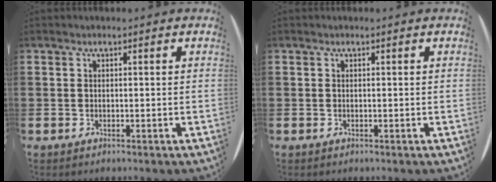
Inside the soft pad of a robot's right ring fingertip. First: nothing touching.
{"total": 0.0}